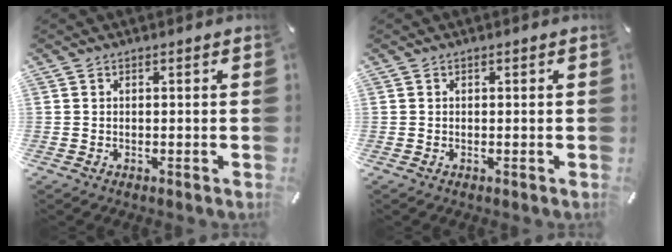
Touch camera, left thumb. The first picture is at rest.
{"total": 0.0}